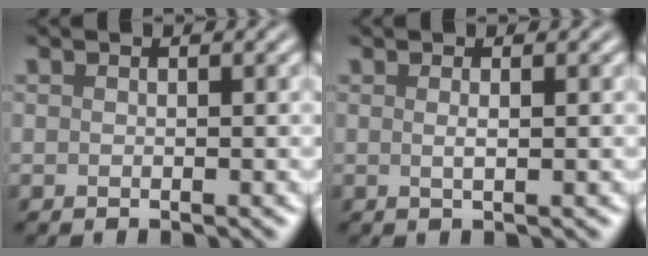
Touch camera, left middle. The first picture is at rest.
{"total": 1.5, "force": [0.4, 0.5, 1.3], "torque": [-0.014, 0.002, -0.004]}